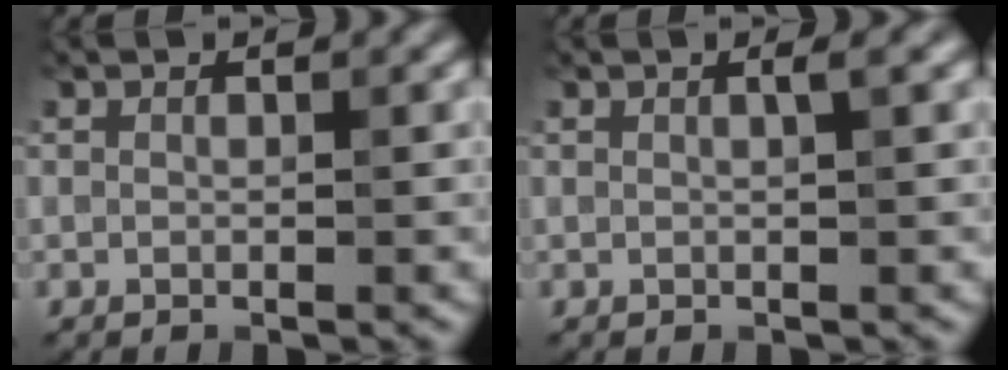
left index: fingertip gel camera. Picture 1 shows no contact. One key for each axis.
{"total": 1.2, "fx": 0.3, "fy": 0.3, "fz": 1.1, "tx": -0.012, "ty": 0.006, "tz": 0.002}